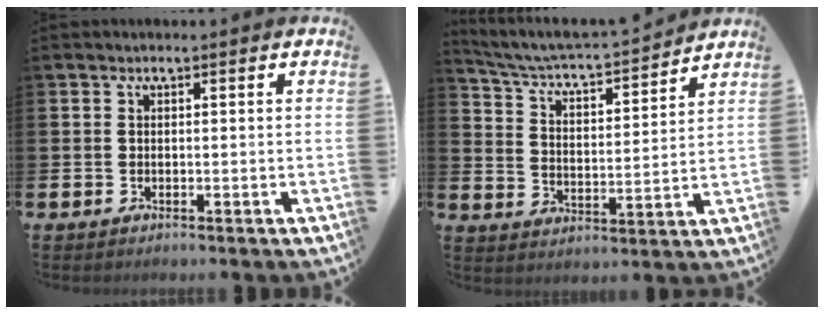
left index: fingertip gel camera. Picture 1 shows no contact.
{"total": 5.3, "force": [5.1, 0.6, 1.5], "torque": [-0.059, -0.048, 0.080]}